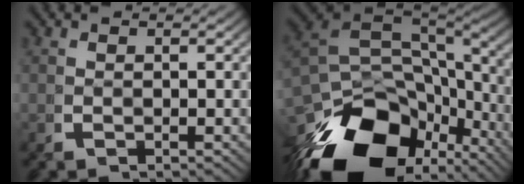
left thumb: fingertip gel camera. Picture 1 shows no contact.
{"total": 18.1, "force": [-5.1, 11.3, 13.2], "torque": [-0.242, -0.065, -0.050]}